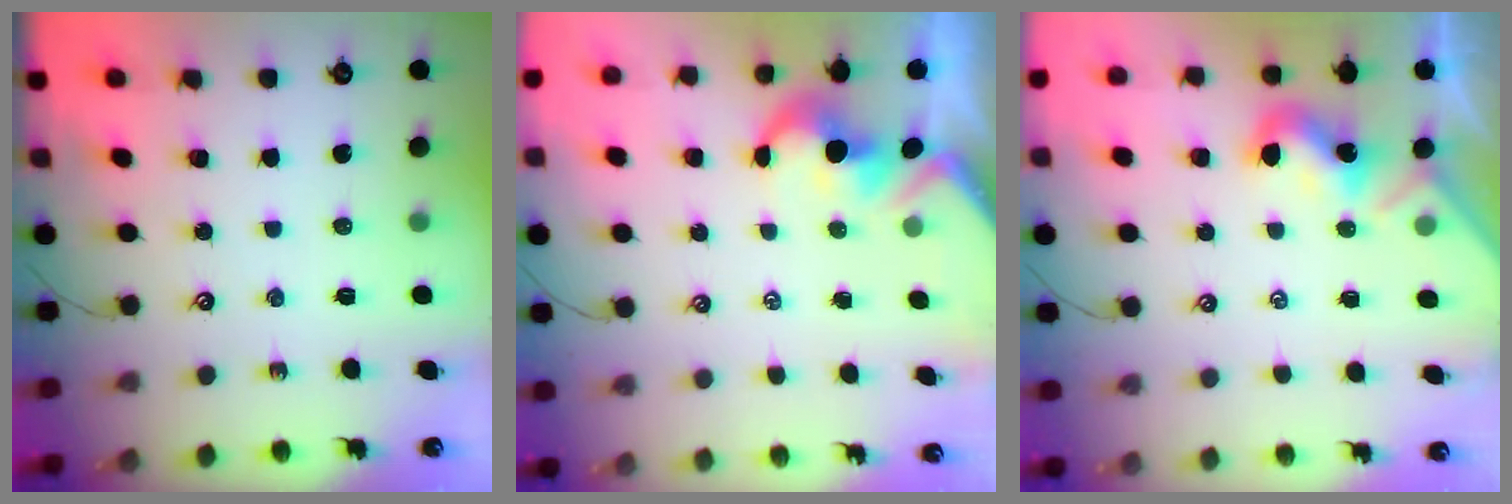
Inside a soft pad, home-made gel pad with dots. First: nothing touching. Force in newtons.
{"total": 1.7, "press": 1.4, "slide": 0.9}
{"total": 2.0, "press": 2.0, "slide": 0.5}